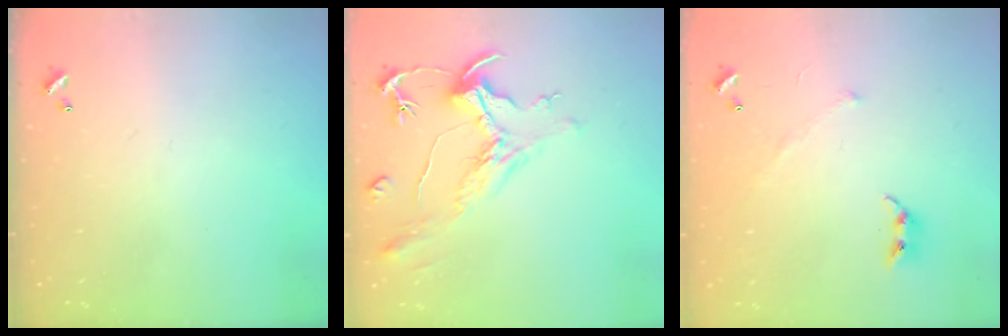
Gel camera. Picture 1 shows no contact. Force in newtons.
{"total": 2.1, "press": 1.6, "slide": 1.3}
{"total": 4.2, "press": 4.2, "slide": 0.9}